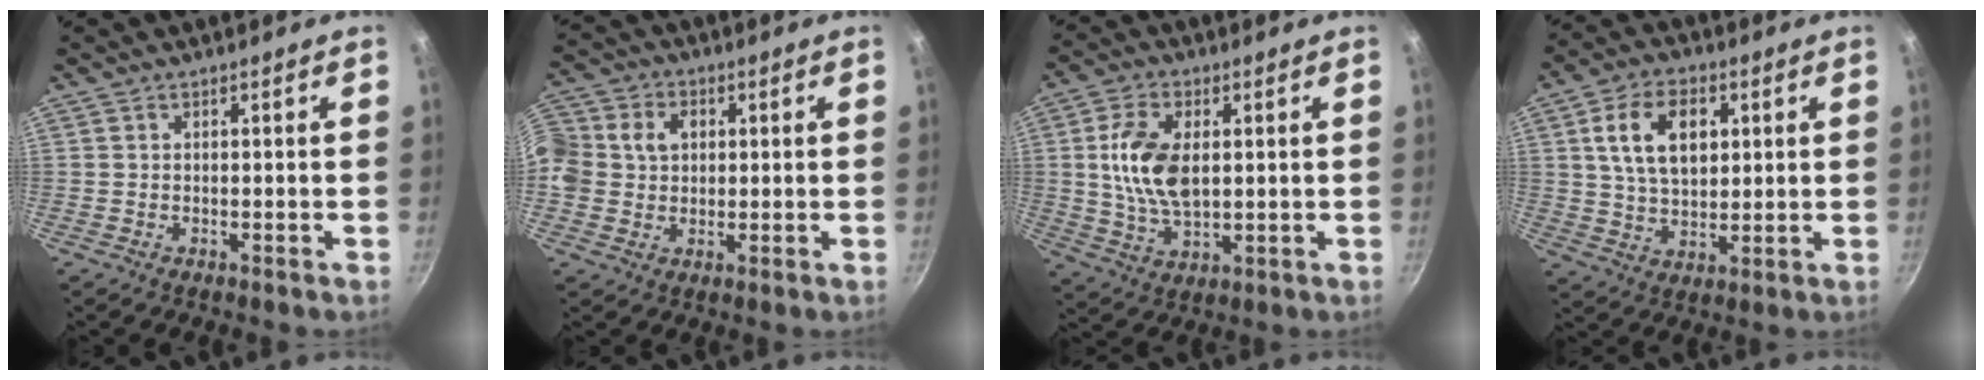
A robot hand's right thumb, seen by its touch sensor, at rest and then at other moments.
{"total": 13.8, "force": [1.7, 12.0, 6.6], "torque": [-0.159, 0.038, 0.021]}
{"total": 11.7, "force": [1.7, 6.7, 9.4], "torque": [-0.171, -0.004, 0.034]}
{"total": 12.3, "force": [3.3, 7.9, 8.8], "torque": [-0.134, -0.002, 0.058]}